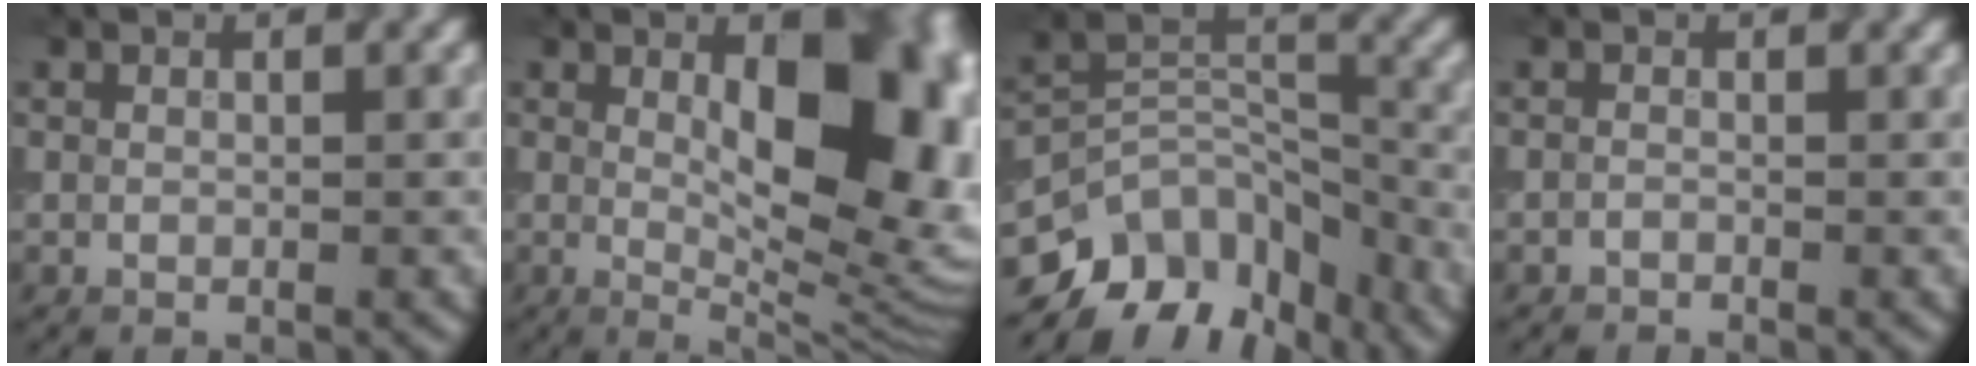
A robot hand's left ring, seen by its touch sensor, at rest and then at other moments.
{"total": 12.8, "force": [1.8, 5.4, 11.4], "torque": [-0.133, -0.001, 0.033]}
{"total": 10.3, "force": [-7.8, 5.8, 3.5], "torque": [-0.050, 0.013, -0.138]}
{"total": 0.7, "force": [-0.7, 0.1, 0.0], "torque": [0.003, -0.001, -0.014]}